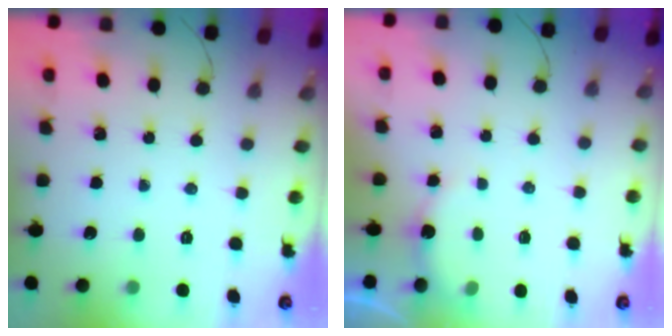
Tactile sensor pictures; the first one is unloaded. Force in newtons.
{"total": 5.3, "press": 5.2, "slide": 1.1}